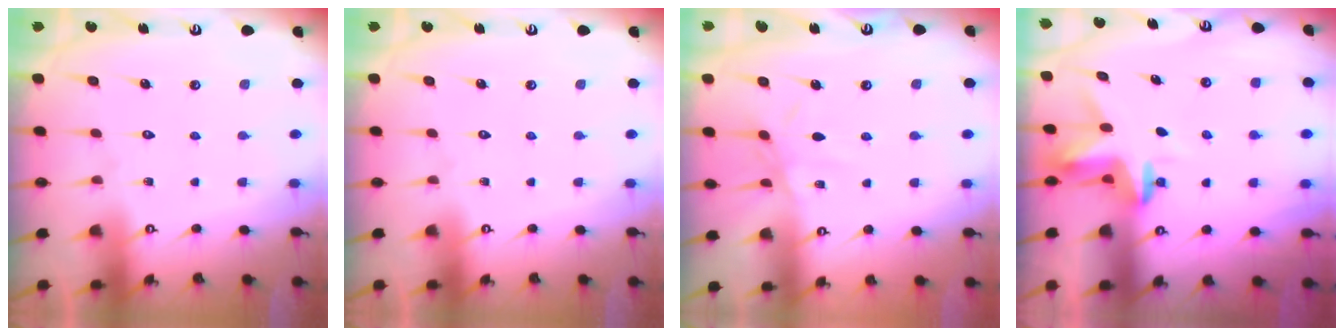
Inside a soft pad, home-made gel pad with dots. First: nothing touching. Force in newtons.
{"total": 0.0}
{"total": 3.3, "press": 3.3, "slide": 0.5}
{"total": 3.4, "press": 3.4, "slide": 0.2}